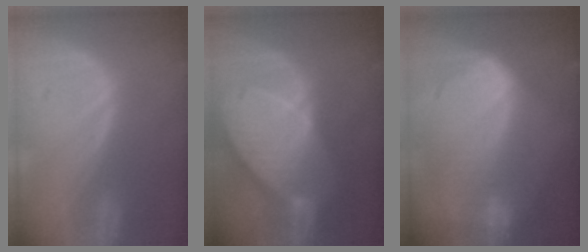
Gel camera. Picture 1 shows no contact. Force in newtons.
{"total": 10.5, "press": 9.2, "slide": 5.1}
{"total": 10.6, "press": 9.1, "slide": 5.3}